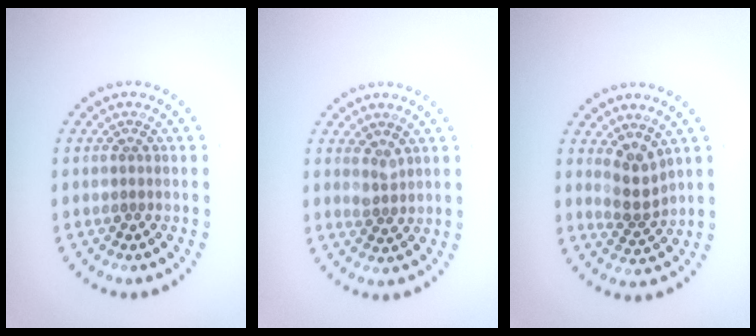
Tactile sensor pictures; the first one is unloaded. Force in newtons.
{"total": 1.3, "press": 1.1, "slide": 0.6}
{"total": 2.6, "press": 2.1, "slide": 1.6}